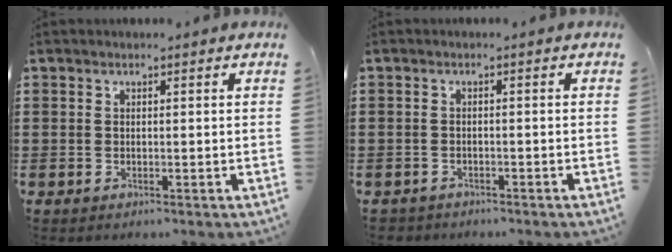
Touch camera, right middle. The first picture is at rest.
{"total": 1.1, "force": [-1.1, 0.3, -0.2], "torque": [-0.001, 0.002, -0.025]}